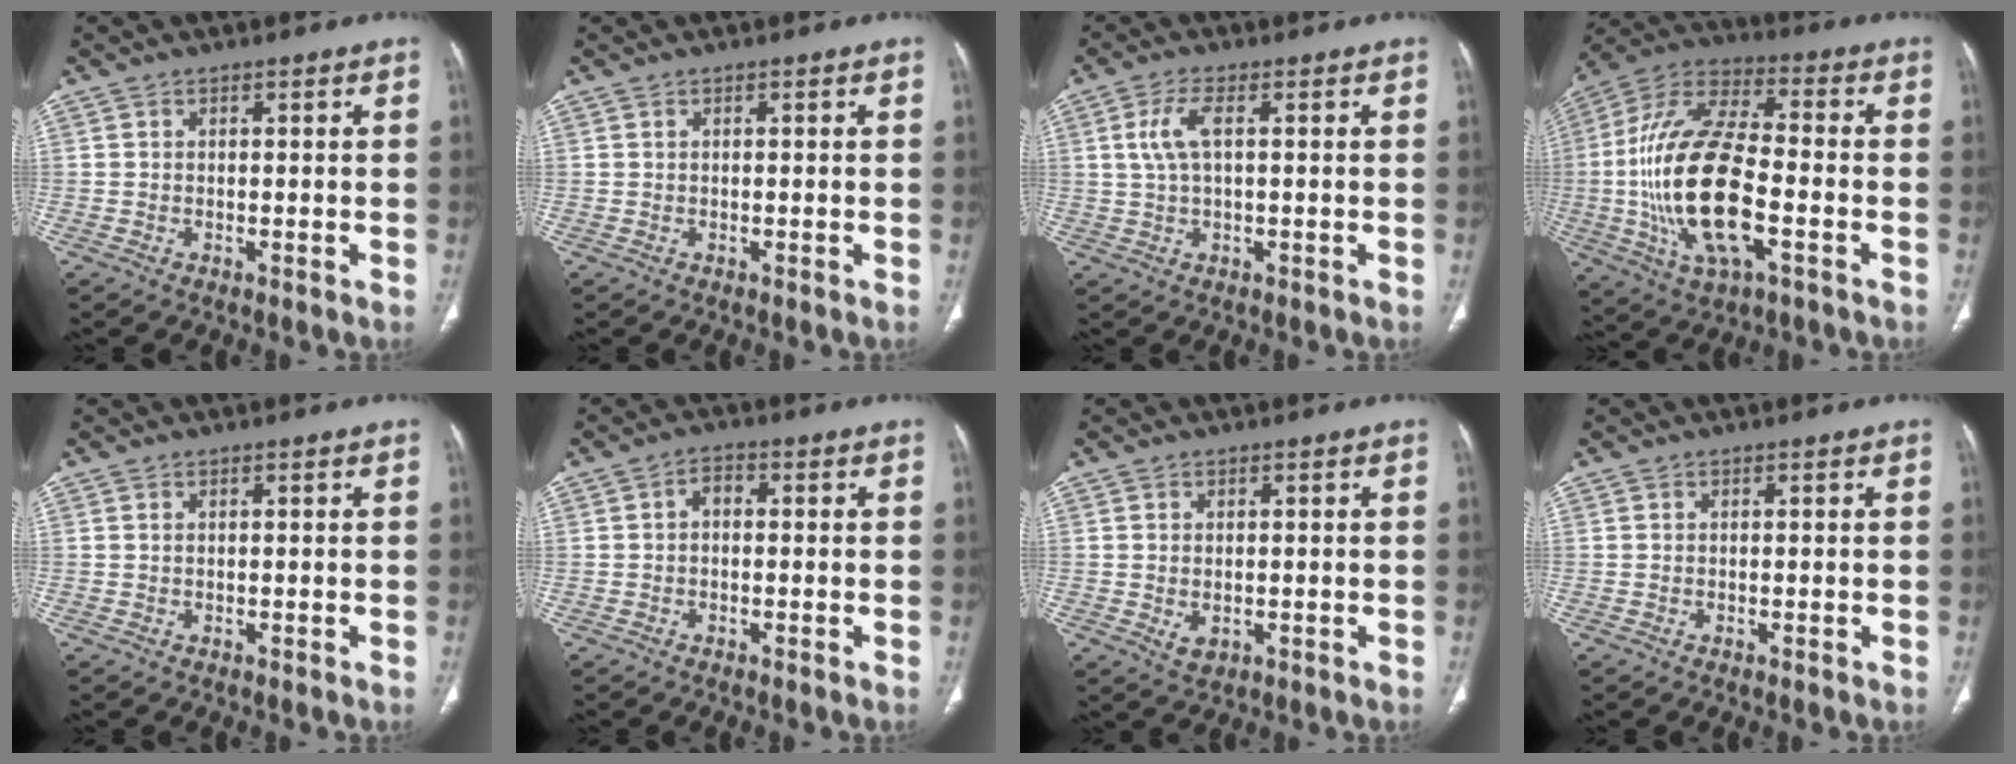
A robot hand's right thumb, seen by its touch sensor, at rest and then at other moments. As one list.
[{"total": 0.0}, {"total": 4.9, "force": [1.0, 1.8, 4.5], "torque": [-0.114, 0.011, 0.020]}, {"total": 22.4, "force": [-4.2, 9.5, 19.9], "torque": [-0.410, 0.019, -0.071]}, {"total": 0.0}, {"total": 1.8, "force": [-0.1, 1.3, 1.2], "torque": [-0.015, 0.010, -0.008]}, {"total": 2.8, "force": [-0.4, 1.9, 2.0], "torque": [-0.036, -0.005, 0.001]}, {"total": 0.0}]